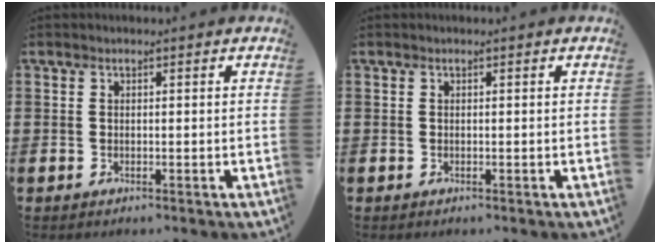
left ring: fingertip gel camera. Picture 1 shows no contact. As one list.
[{"total": 0.0}]